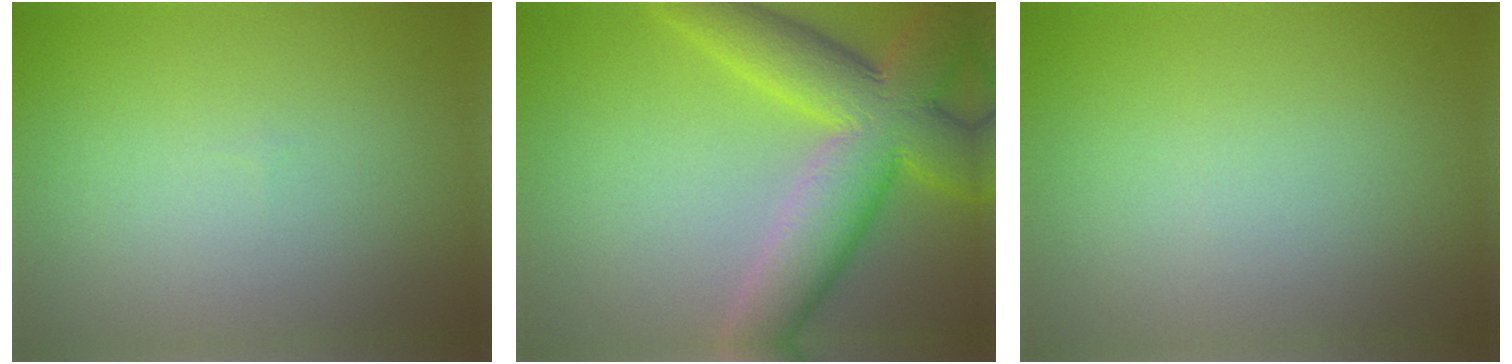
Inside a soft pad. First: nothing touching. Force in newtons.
{"total": 10.2, "press": 10.1, "slide": 0.2}
{"total": 0.0}